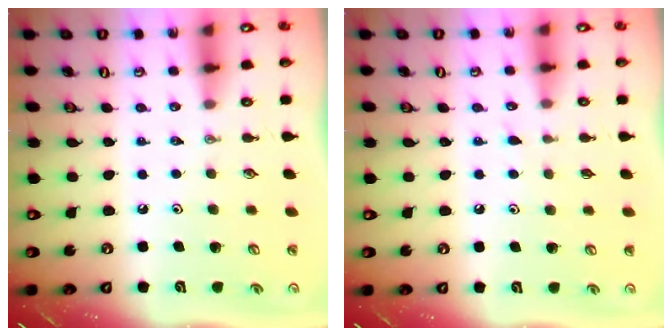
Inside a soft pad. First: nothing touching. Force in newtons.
{"total": 5.9, "press": 5.9, "slide": 0.5}